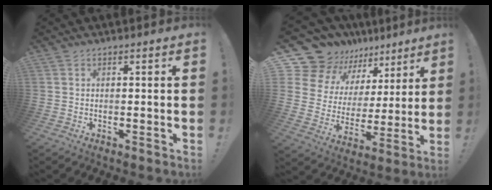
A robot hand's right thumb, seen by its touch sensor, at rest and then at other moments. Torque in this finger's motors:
{"motor_torque": [0.58, 0.75, -0.35, 0.49, 0.02]}